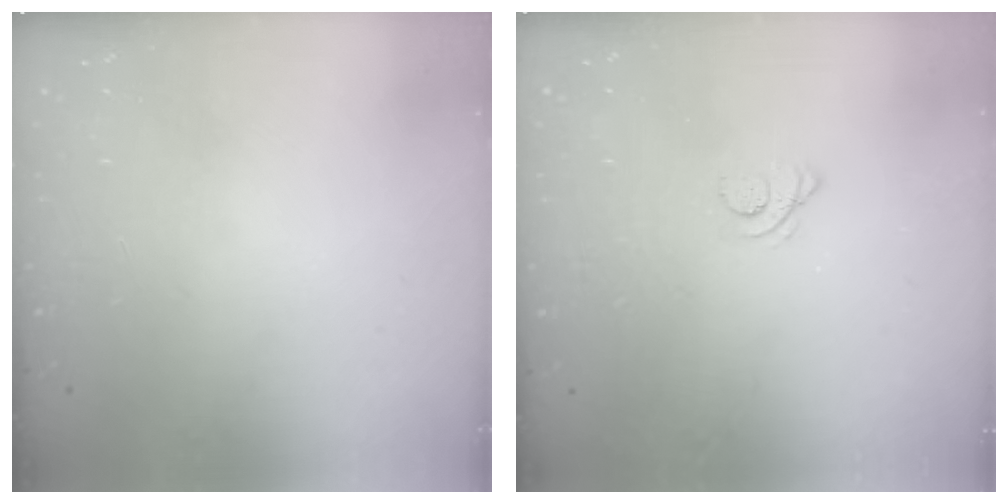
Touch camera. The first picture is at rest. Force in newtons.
{"total": 1.4, "press": 1.4, "slide": 0.2}